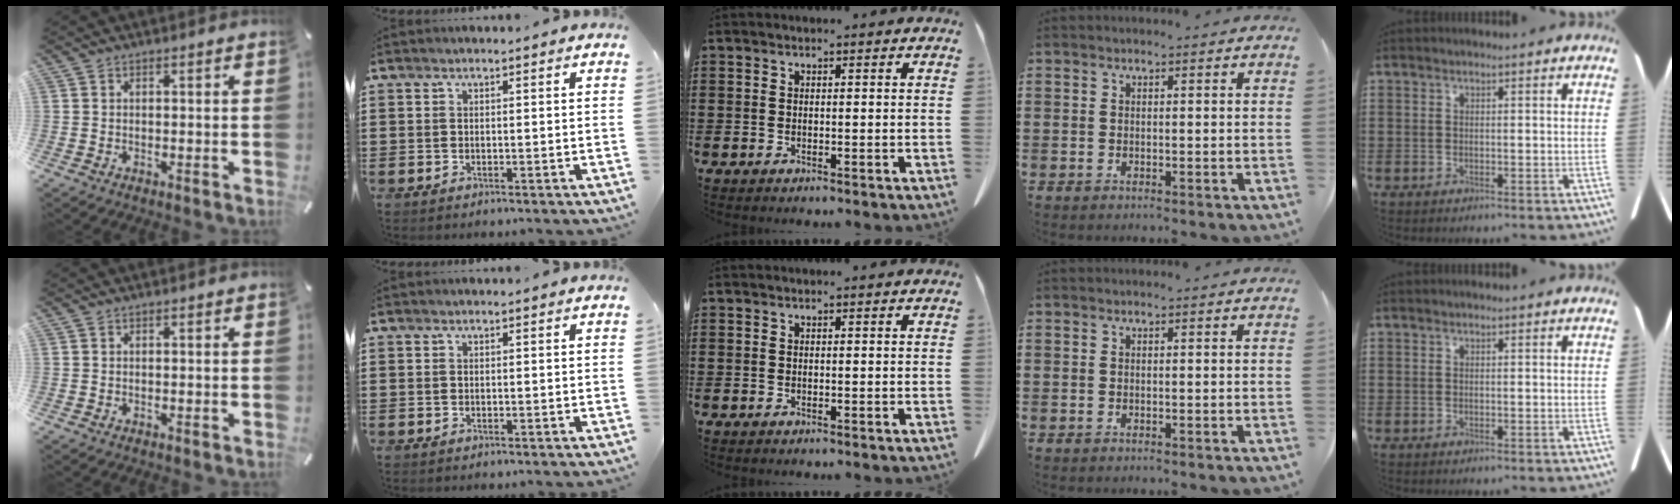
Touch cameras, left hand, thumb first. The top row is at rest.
{}